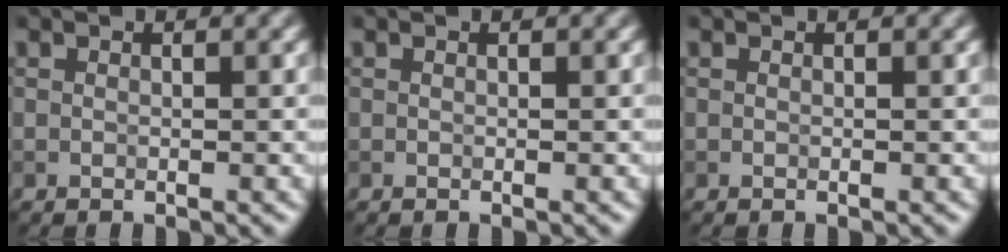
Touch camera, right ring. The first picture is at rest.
{"total": 0.0}
{"total": 0.0}